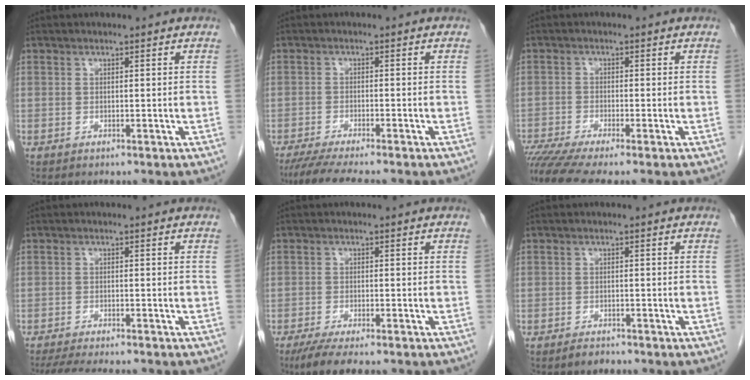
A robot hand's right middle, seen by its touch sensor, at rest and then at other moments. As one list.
[{"total": 8.7, "force": [-7.4, 0.5, 4.5], "torque": [-0.066, -0.019, -0.118]}, {"total": 8.2, "force": [-6.8, -0.2, 4.6], "torque": [-0.081, -0.016, -0.116]}, {"total": 9.4, "force": [-8.3, 1.5, 4.3], "torque": [-0.063, -0.013, -0.121]}, {"total": 7.2, "force": [-5.6, 1.6, 4.2], "torque": [-0.065, -0.013, -0.089]}, {"total": 1.8, "force": [-1.5, 0.6, 0.6], "torque": [-0.015, -0.001, -0.021]}]